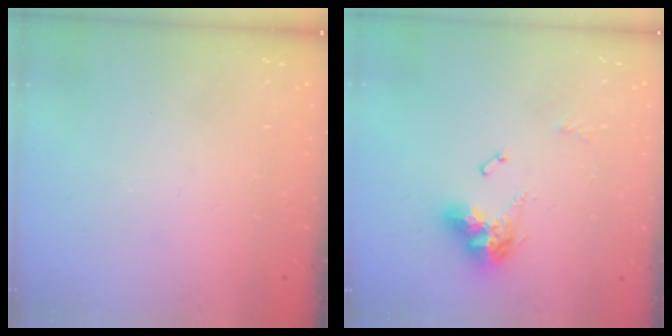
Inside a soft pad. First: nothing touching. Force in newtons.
{"total": 11.0, "press": 10.9, "slide": 1.3}